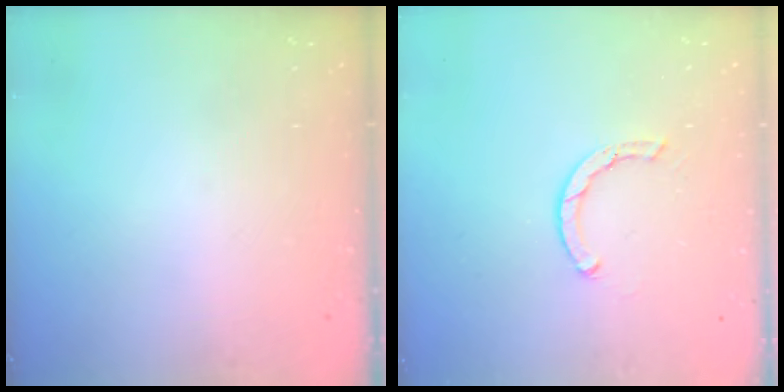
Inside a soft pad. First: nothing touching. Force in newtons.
{"total": 2.5, "press": 2.5, "slide": 0.1}